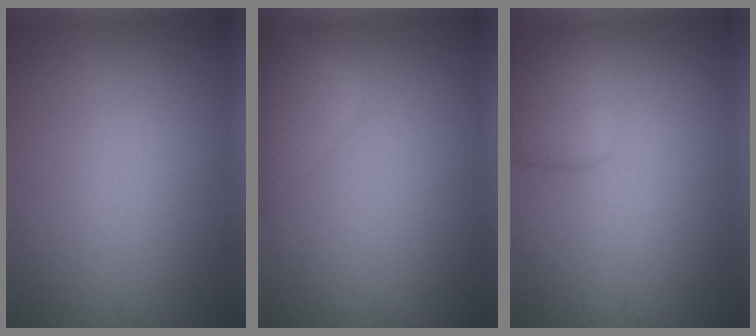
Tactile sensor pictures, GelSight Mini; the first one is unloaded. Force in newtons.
{"total": 3.5, "press": 3.5, "slide": 0.2}
{"total": 2.7, "press": 2.7, "slide": 0.0}